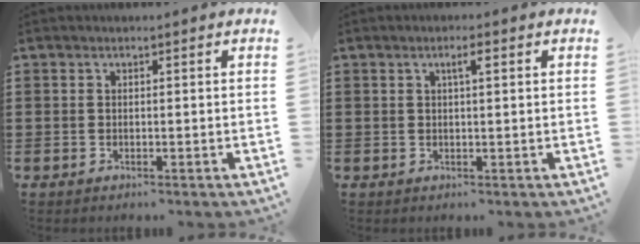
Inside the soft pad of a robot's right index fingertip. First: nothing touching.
{"total": 1.8, "force": [0.7, 0.3, 1.7], "torque": [-0.033, 0.005, 0.009]}